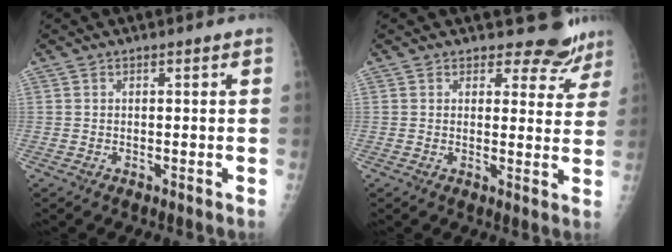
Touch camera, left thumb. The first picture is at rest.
{"total": 6.5, "force": [5.8, 2.8, 0.2], "torque": [0.032, -0.043, 0.056]}